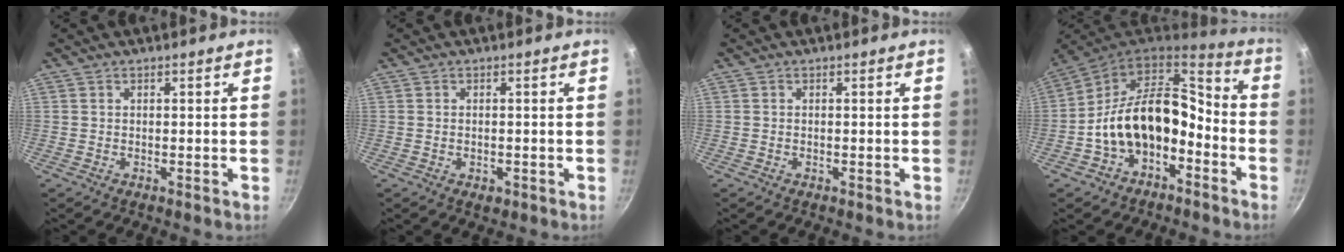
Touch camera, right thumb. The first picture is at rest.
{"total": 1.8, "force": [-0.7, 1.2, 1.2], "torque": [-0.017, -0.002, -0.010]}
{"total": 0.0}
{"total": 17.2, "force": [-4.8, 11.4, 12.0], "torque": [-0.177, 0.071, -0.090]}